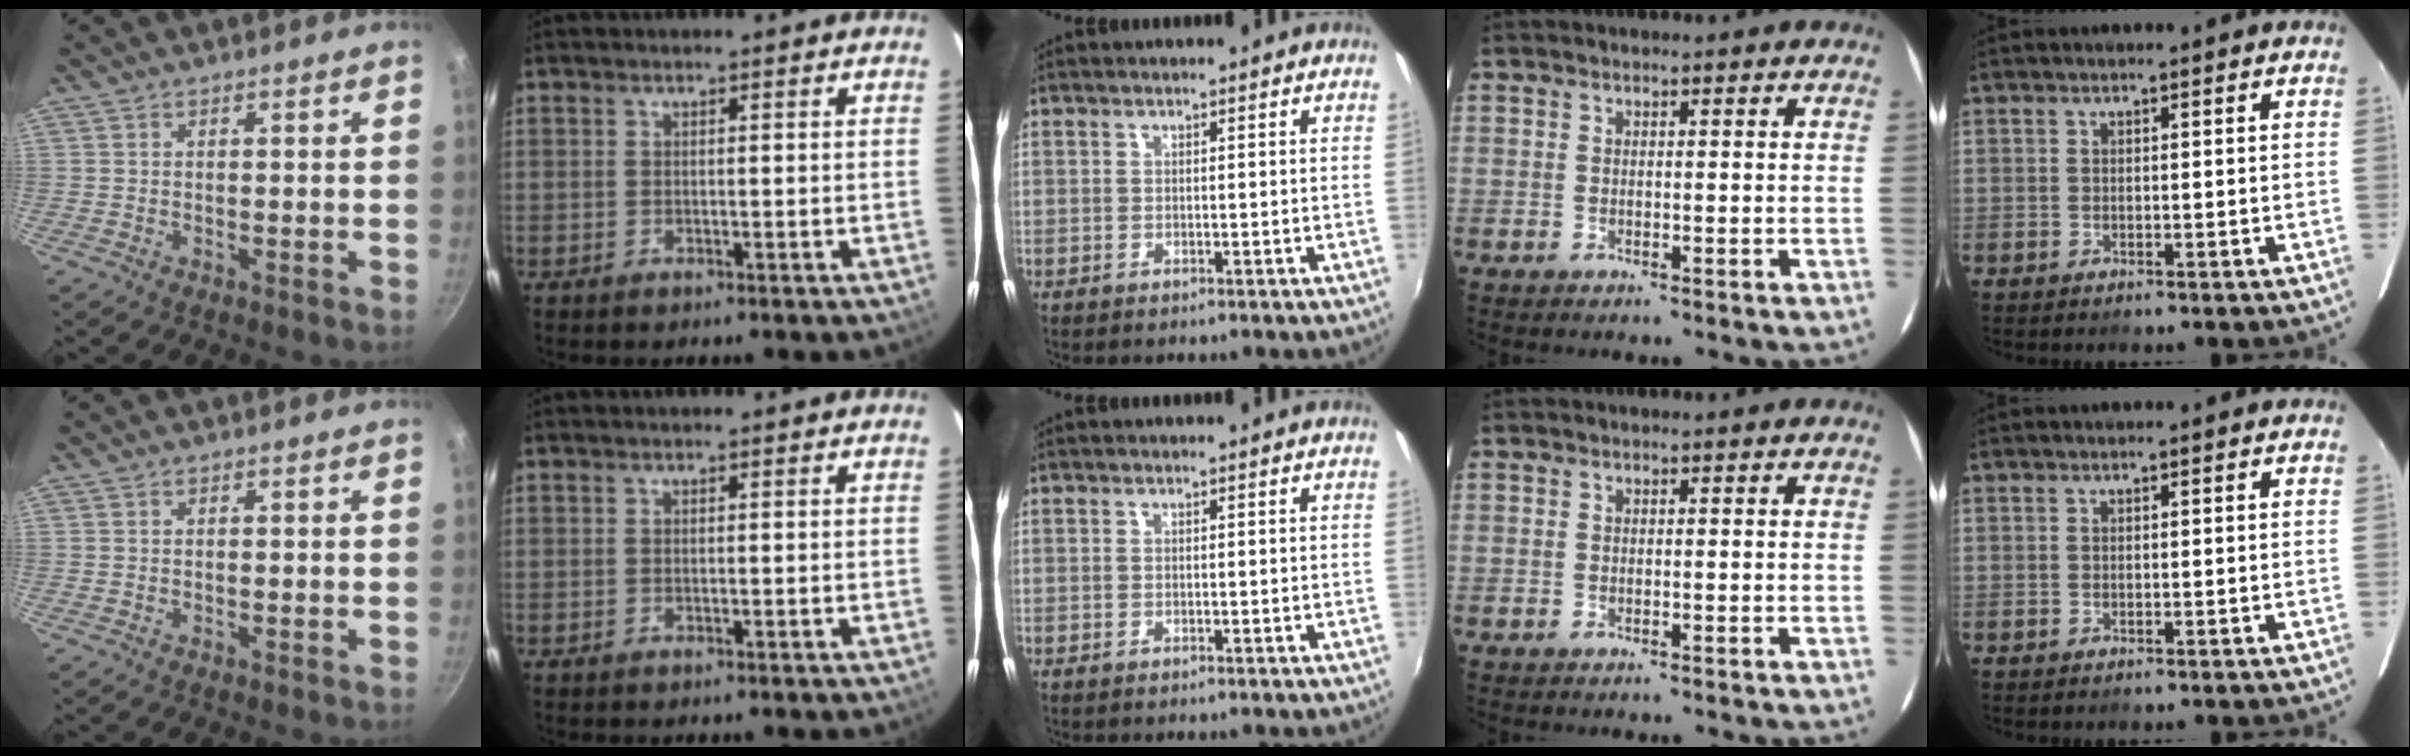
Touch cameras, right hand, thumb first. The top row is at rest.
{}